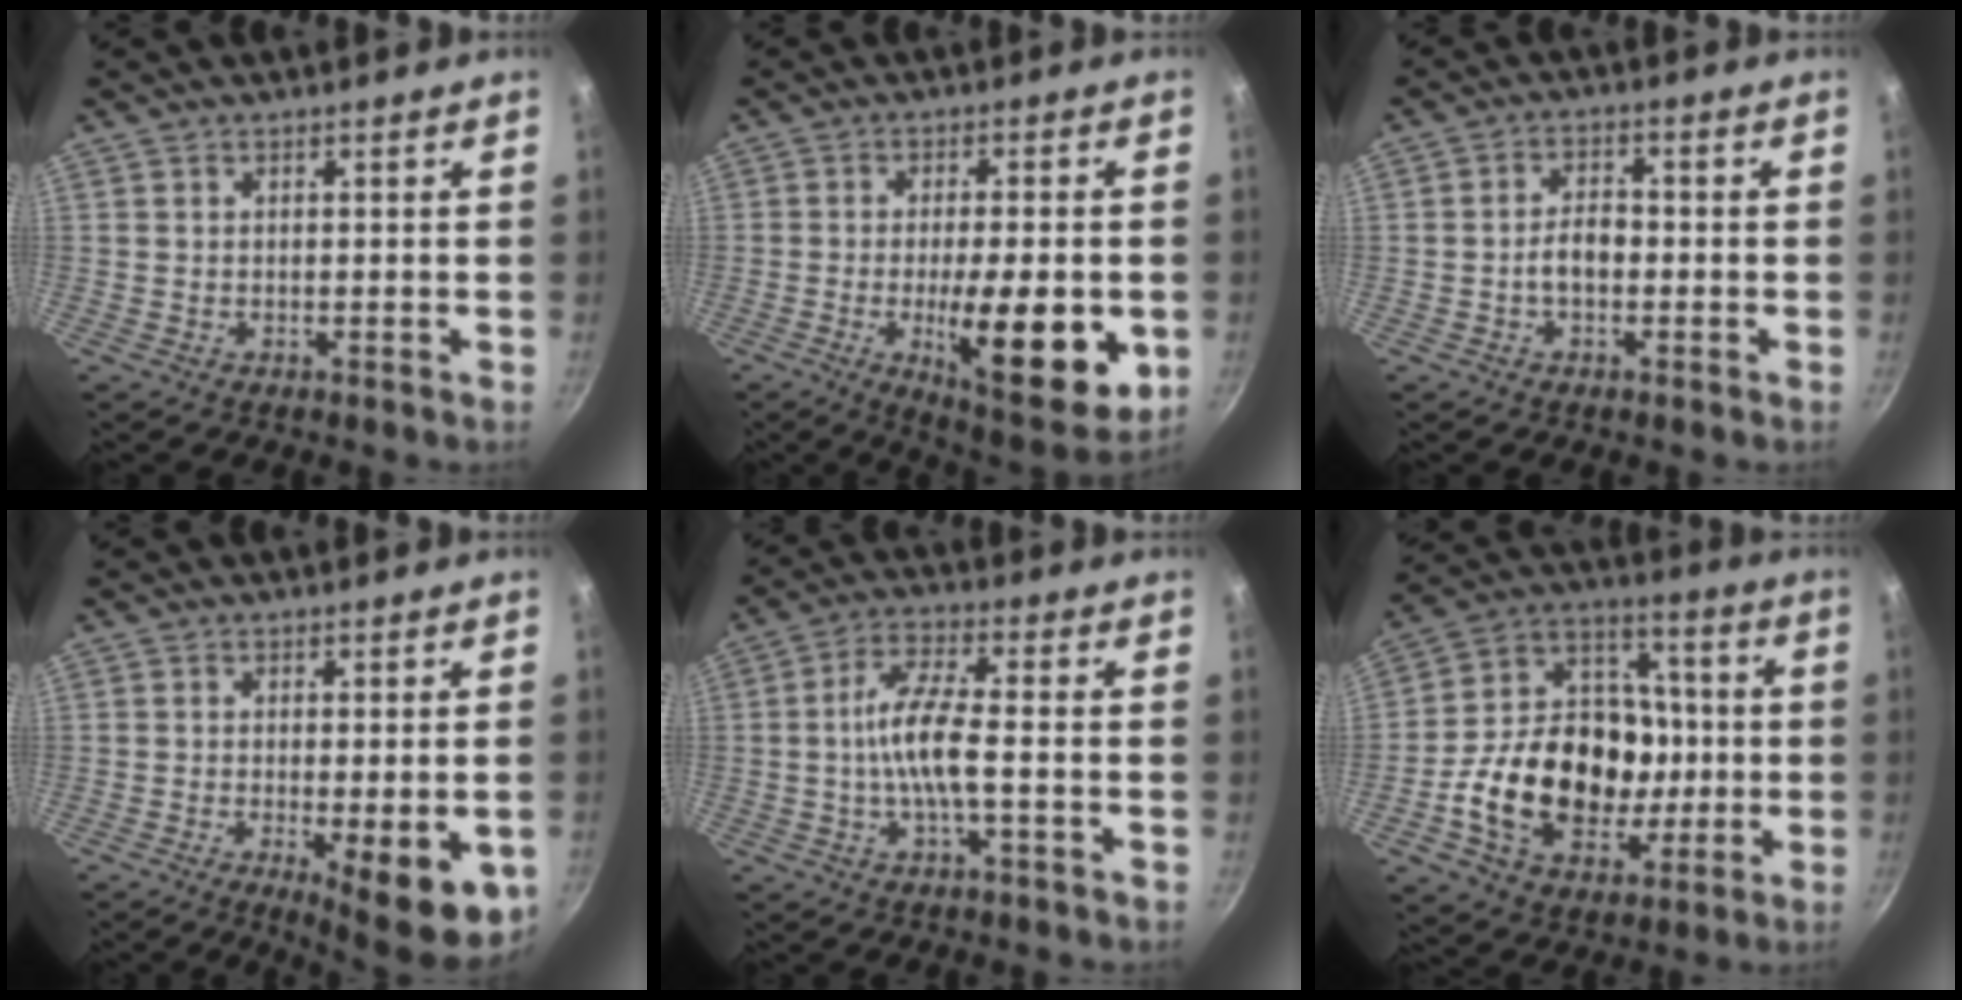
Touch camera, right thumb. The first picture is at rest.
{"total": 17.9, "force": [-4.0, 5.5, 16.5], "torque": [-0.220, -0.003, -0.055]}
{"total": 4.4, "force": [-1.1, 2.7, 3.2], "torque": [-0.044, 0.022, -0.022]}
{"total": 11.8, "force": [-3.5, 3.4, 10.8], "torque": [-0.129, -0.006, -0.038]}
{"total": 8.0, "force": [-1.5, 1.8, 7.6], "torque": [-0.158, 0.024, -0.038]}
{"total": 23.5, "force": [-4.0, 17.5, 15.1], "torque": [-0.217, 0.044, -0.066]}